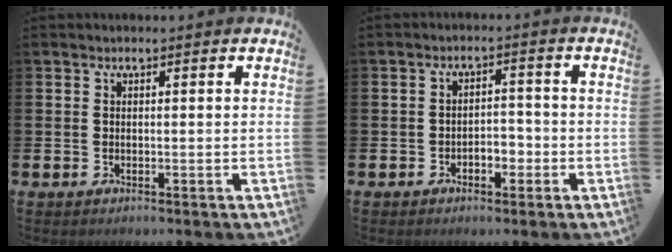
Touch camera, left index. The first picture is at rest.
{"total": 2.4, "force": [-1.5, 1.5, 1.1], "torque": [-0.019, 0.005, -0.037]}